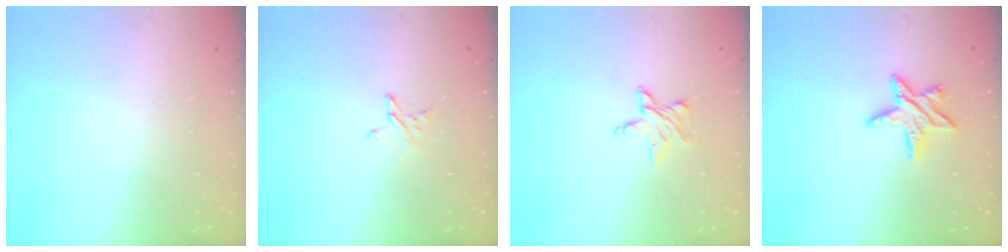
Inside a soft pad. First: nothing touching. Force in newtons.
{"total": 2.3, "press": 2.2, "slide": 0.2}
{"total": 5.2, "press": 5.2, "slide": 0.4}
{"total": 8.1, "press": 8.1, "slide": 0.8}